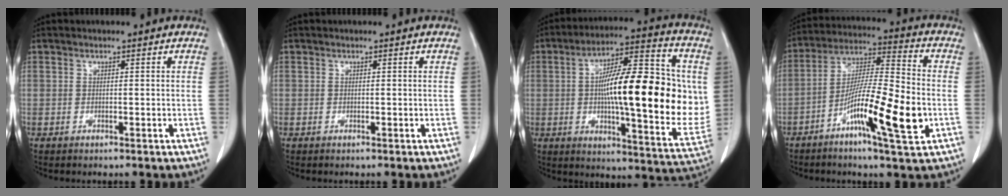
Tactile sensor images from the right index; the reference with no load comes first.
{"total": 0.0}
{"total": 24.3, "force": [1.3, 5.2, 23.7], "torque": [-0.332, 0.015, 0.015]}
{"total": 15.0, "force": [-5.2, 1.3, 14.0], "torque": [-0.252, -0.004, -0.092]}